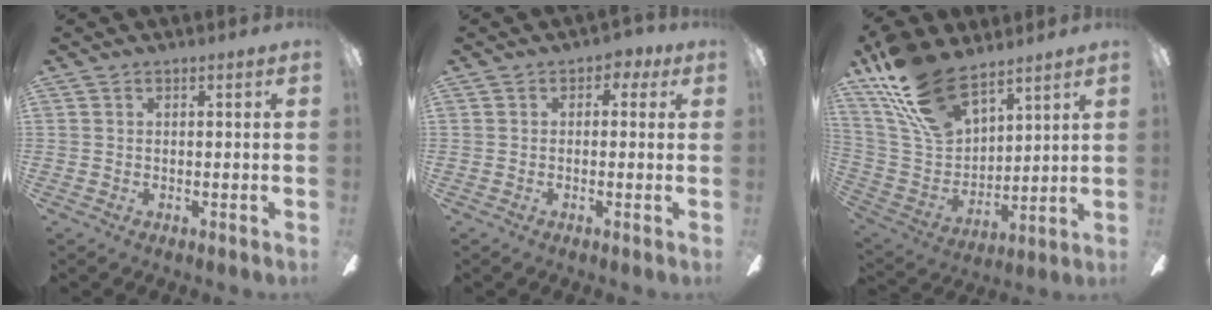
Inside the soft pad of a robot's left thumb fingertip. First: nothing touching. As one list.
[{"total": 2.4, "force": [-0.3, 2.0, 1.3], "torque": [-0.018, 0.009, -0.007]}, {"total": 20.1, "force": [14.3, 9.8, 10.2], "torque": [-0.217, -0.071, 0.265]}]